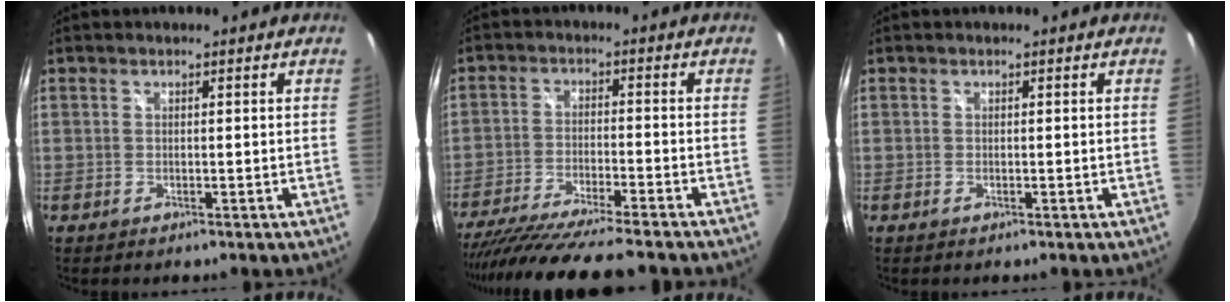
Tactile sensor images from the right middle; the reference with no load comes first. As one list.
[{"total": 16.2, "force": [-14.3, 0.3, 7.7], "torque": [-0.156, -0.039, -0.236]}, {"total": 0.0}]